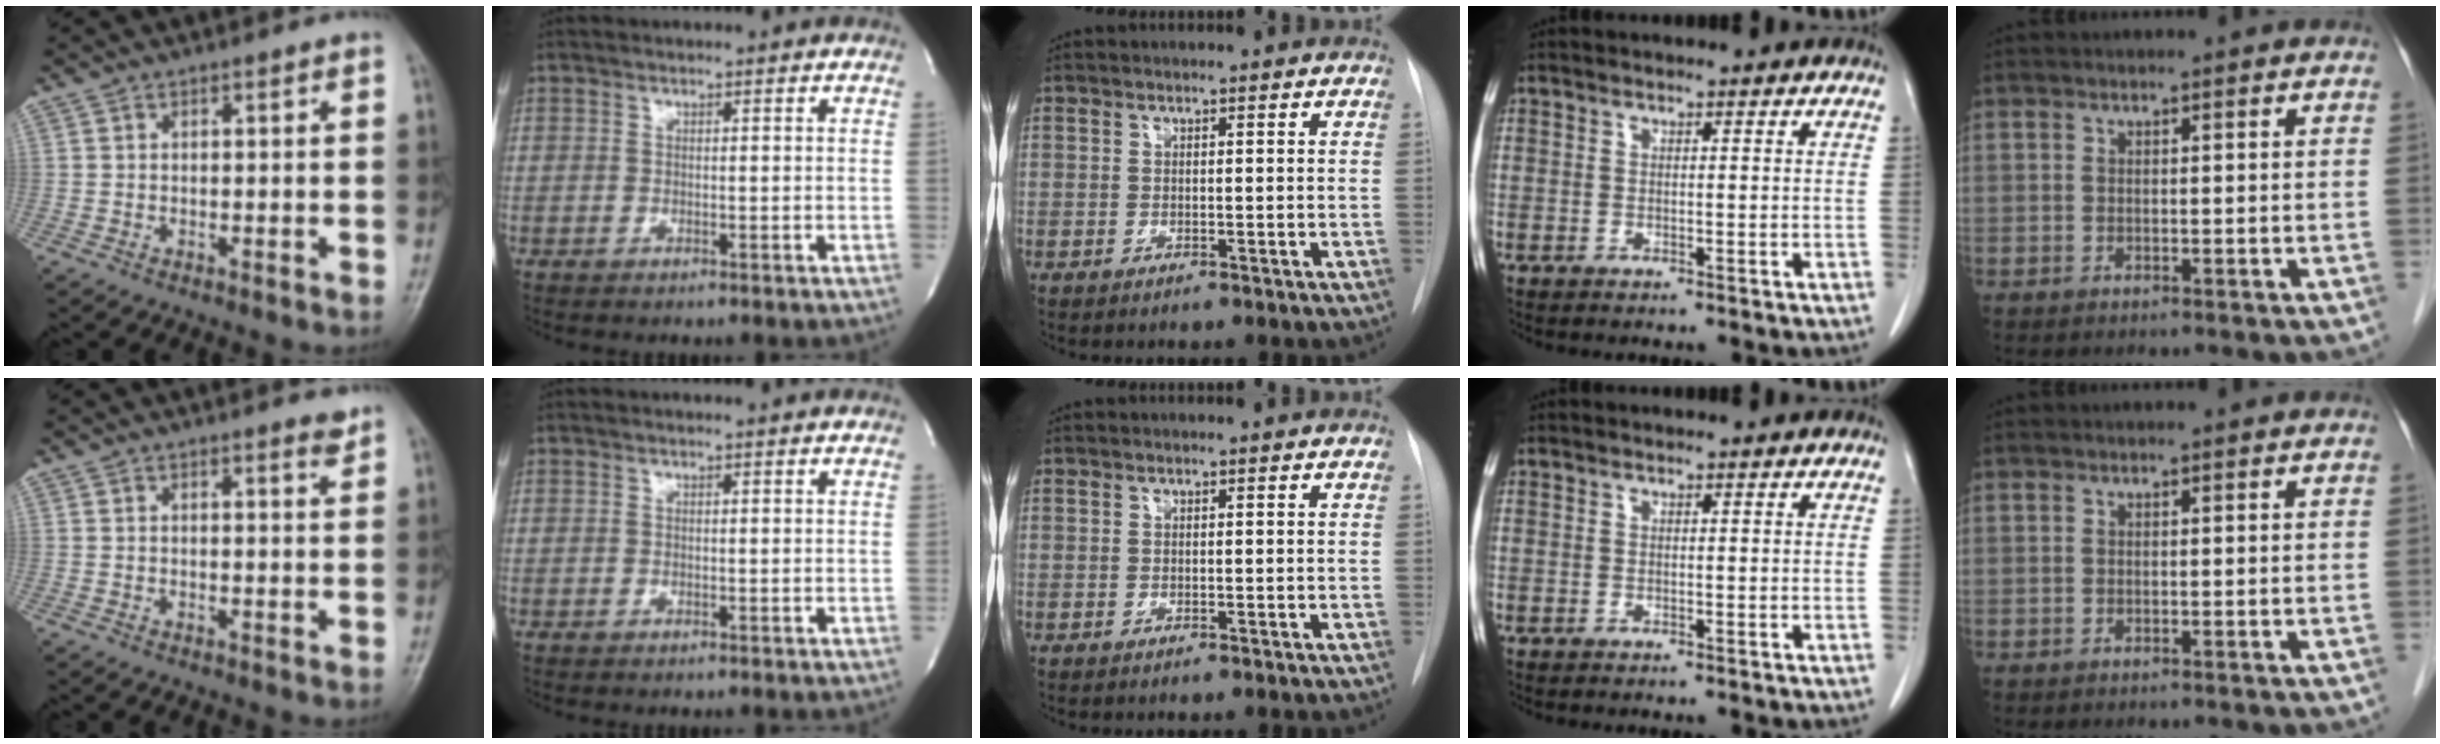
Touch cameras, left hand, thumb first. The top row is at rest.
{"thumb": {"total": 2.1, "force": [1.8, 0.4, 1.1], "torque": [-0.009, -0.013, 0.023]}, "index": {"total": 0.9, "force": [0.9, 0.1, 0.2], "torque": [-0.011, 0.004, 0.009]}}